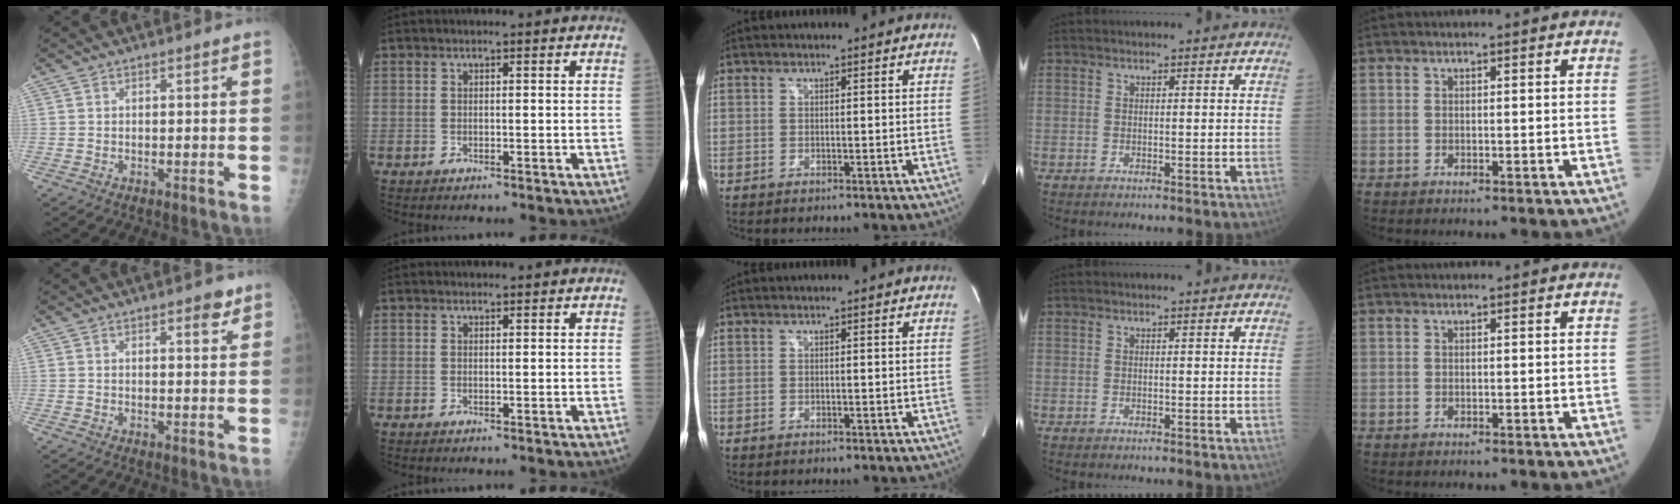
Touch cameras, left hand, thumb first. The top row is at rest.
{"thumb": {"total": 3.3, "force": [2.1, 1.2, 2.2], "torque": [-0.018, -0.011, 0.027]}, "index": {"total": 0.6, "force": [0.6, 0.2, 0.0], "torque": [-0.009, -0.003, 0.009]}}